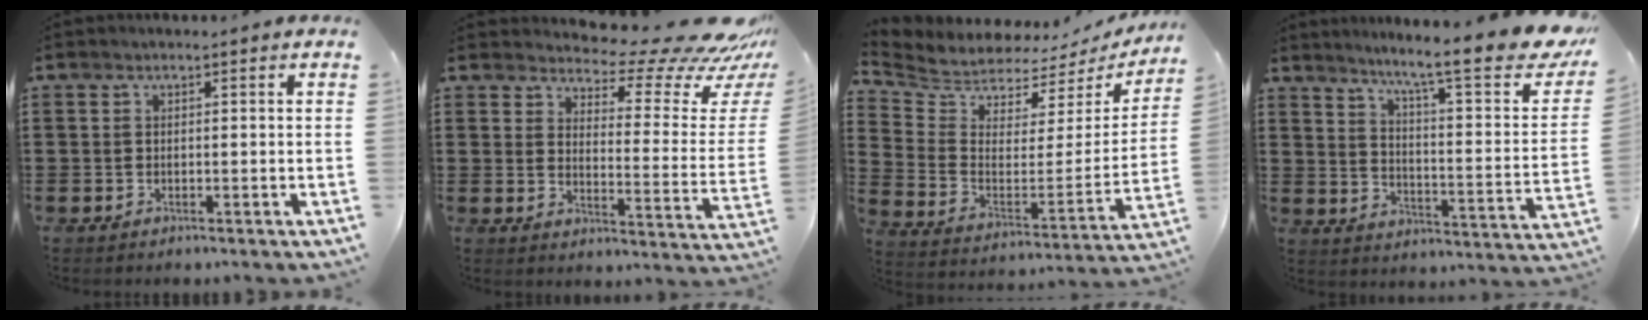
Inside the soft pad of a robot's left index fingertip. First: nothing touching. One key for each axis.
{"total": 9.4, "fx": 8.4, "fy": 1.7, "fz": 4.0, "tx": -0.066, "ty": -0.072, "tz": 0.137}
{"total": 5.5, "fx": 5.3, "fy": 1.5, "fz": -0.2, "tx": -0.039, "ty": -0.059, "tz": 0.090}
{"total": 9.9, "fx": 7.9, "fy": 0.2, "fz": 5.9, "tx": -0.113, "ty": -0.064, "tz": 0.119}